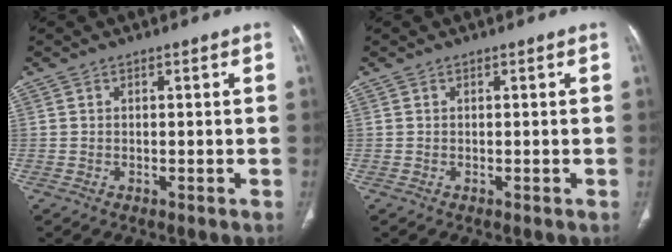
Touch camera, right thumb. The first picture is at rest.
{"total": 0.0}